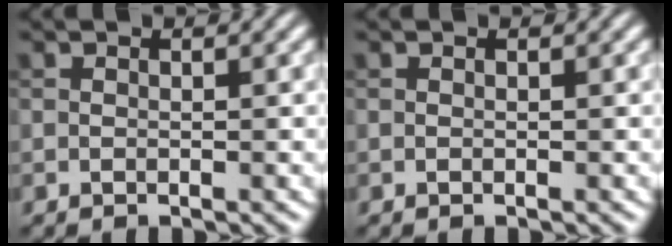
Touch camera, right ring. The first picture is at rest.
{"total": 0.0}